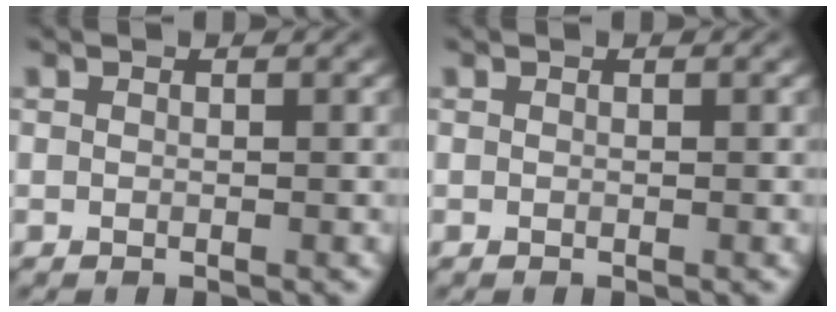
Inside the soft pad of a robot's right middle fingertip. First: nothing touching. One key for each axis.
{"total": 0.0}